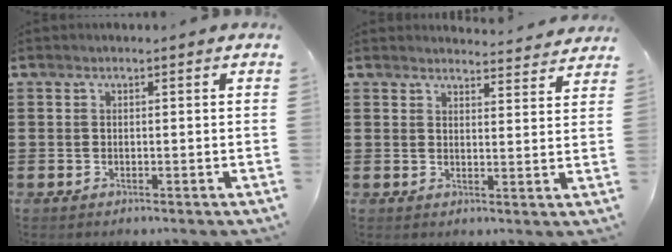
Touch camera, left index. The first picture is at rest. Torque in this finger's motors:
{"motor_torque": [2.14, 0.00, -0.02, -0.01]}